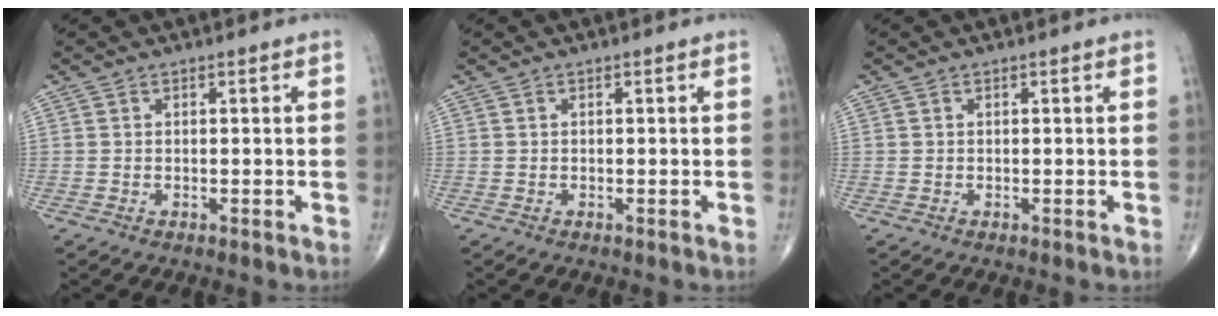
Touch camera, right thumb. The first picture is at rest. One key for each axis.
{"total": 0.0}
{"total": 0.0}